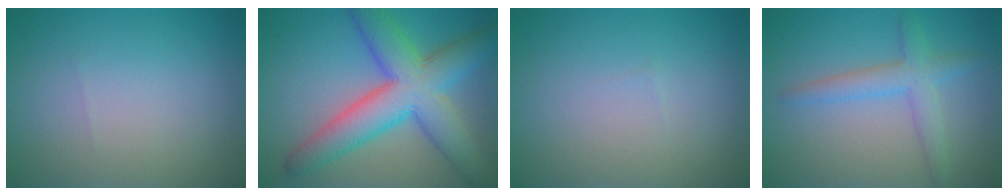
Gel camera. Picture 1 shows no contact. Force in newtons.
{"total": 9.4, "press": 9.3, "slide": 0.5}
{"total": 0.0}
{"total": 2.6, "press": 2.6, "slide": 0.2}